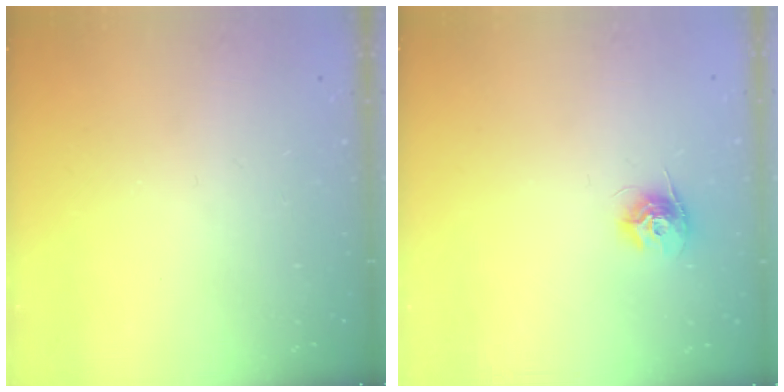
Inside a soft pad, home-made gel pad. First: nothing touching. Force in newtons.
{"total": 9.6, "press": 9.6, "slide": 0.4}